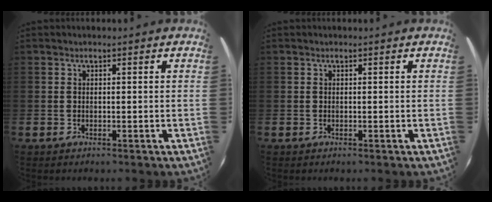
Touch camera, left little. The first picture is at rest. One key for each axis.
{"total": 0.0}